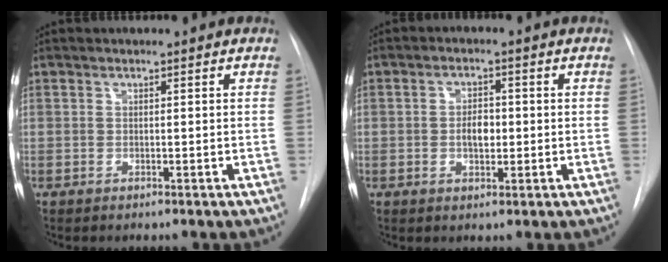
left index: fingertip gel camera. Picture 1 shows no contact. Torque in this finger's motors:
{"motor_torque": [0.61, 0.28, 0.15, 0.02]}